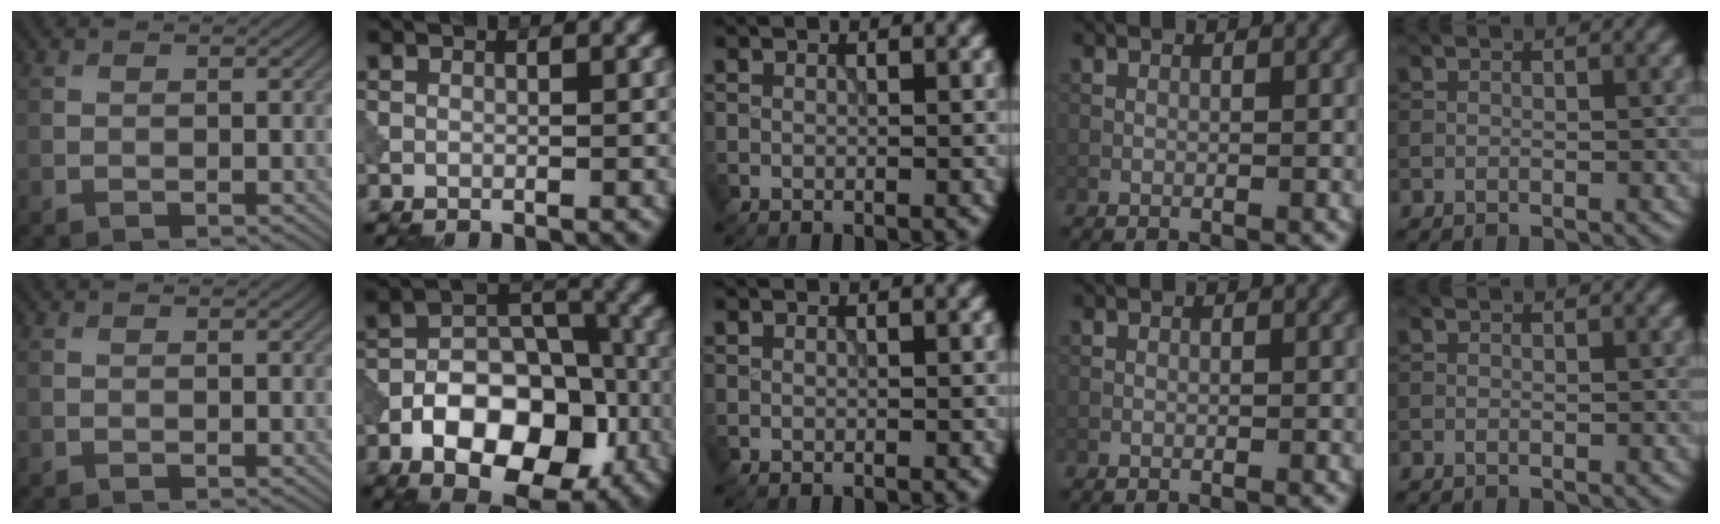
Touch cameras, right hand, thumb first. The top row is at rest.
{"index": {"total": 10.7, "force": [-4.5, 6.4, 7.3], "torque": [-0.118, 0.001, -0.077]}}